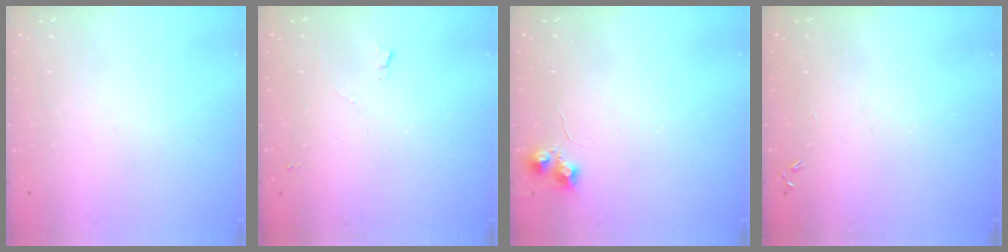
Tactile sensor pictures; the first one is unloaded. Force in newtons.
{"total": 3.4, "press": 3.4, "slide": 0.6}
{"total": 5.9, "press": 5.9, "slide": 0.7}
{"total": 0.0}